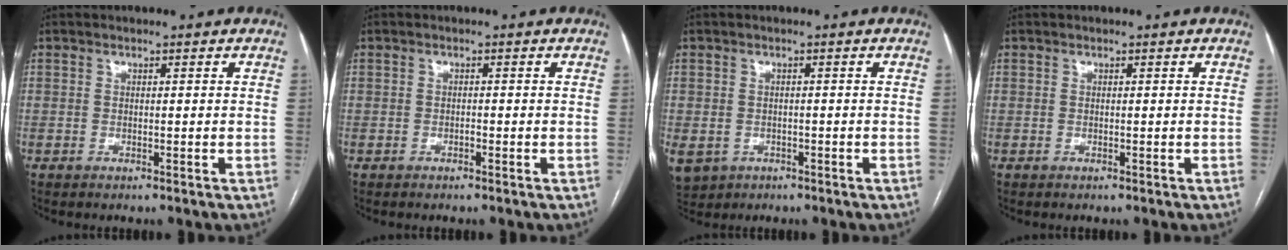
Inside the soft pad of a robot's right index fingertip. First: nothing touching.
{"total": 0.5, "force": [-0.4, 0.2, 0.3], "torque": [-0.009, 0.001, -0.008]}
{"total": 8.9, "force": [-3.7, 7.5, 3.2], "torque": [-0.099, -0.003, -0.047]}
{"total": 0.0}